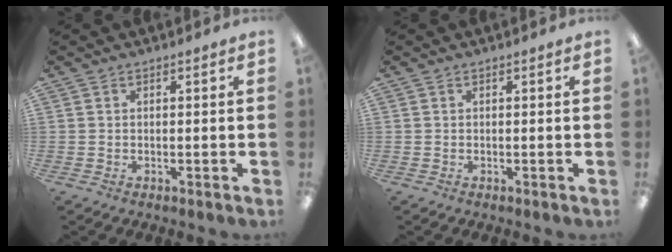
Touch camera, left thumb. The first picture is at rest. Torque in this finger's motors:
{"motor_torque": [0.00, 0.00, 0.05, -0.01, 0.00]}